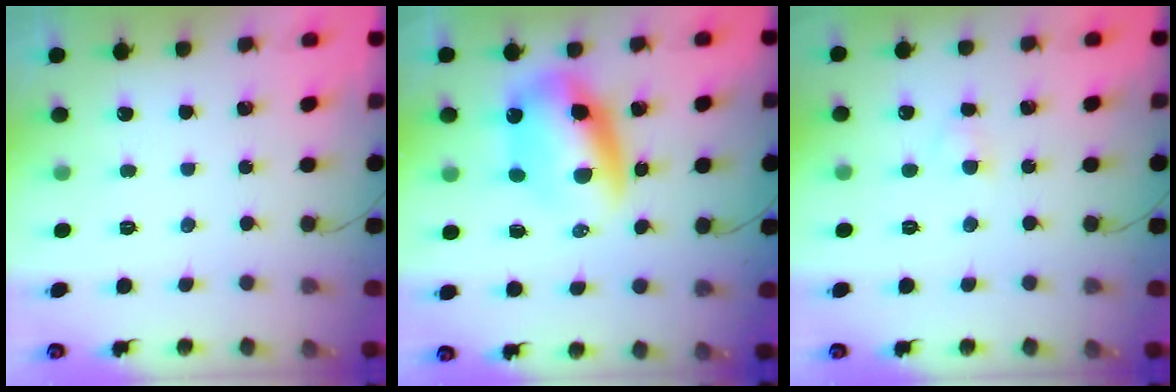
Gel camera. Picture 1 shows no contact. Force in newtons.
{"total": 11.0, "press": 10.7, "slide": 2.7}
{"total": 2.5, "press": 2.3, "slide": 1.1}